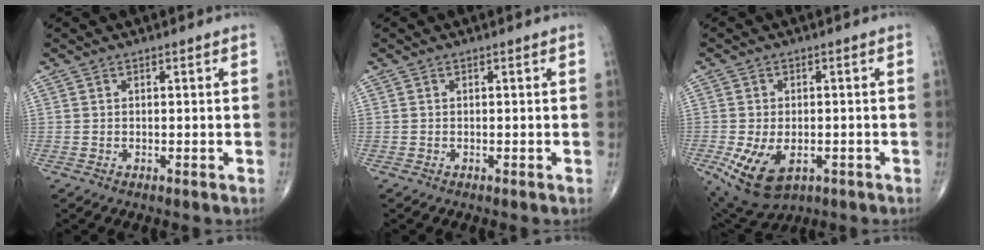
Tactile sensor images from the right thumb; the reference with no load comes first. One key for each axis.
{"total": 0.0}
{"total": 10.2, "fx": -3.4, "fy": 6.0, "fz": 7.4, "tx": -0.136, "ty": -0.002, "tz": -0.044}